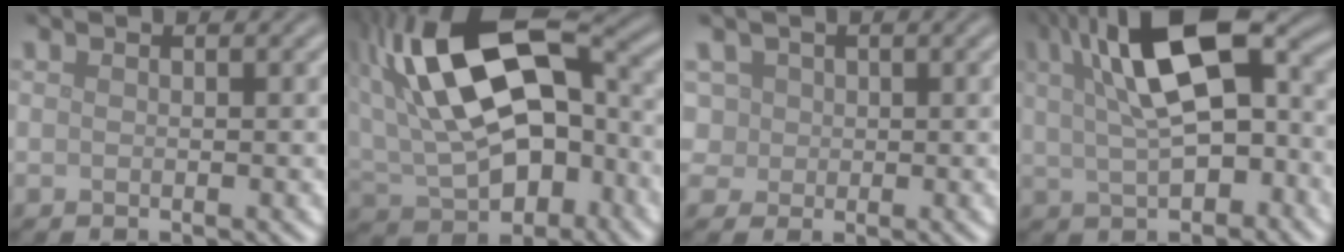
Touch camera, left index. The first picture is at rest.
{"total": 16.5, "force": [2.3, 9.4, 13.3], "torque": [-0.231, 0.017, 0.044]}
{"total": 4.9, "force": [1.9, 4.1, 1.9], "torque": [-0.035, 0.021, 0.017]}
{"total": 11.6, "force": [2.6, 5.4, 9.9], "torque": [-0.170, 0.016, 0.041]}